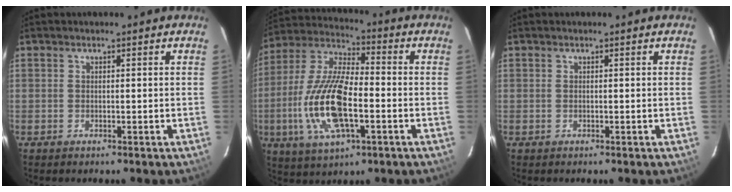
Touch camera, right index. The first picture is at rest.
{"total": 17.8, "force": [-4.3, 6.8, 15.9], "torque": [-0.335, -0.007, -0.084]}
{"total": 0.0}